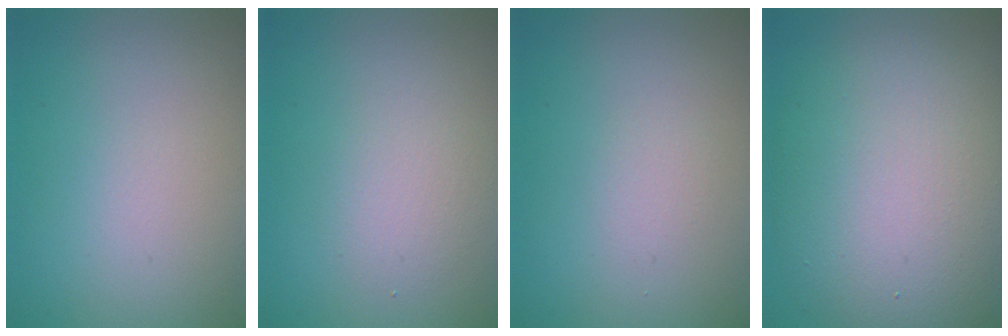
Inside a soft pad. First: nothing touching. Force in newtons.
{"total": 1.9, "press": 1.9, "slide": 0.1}
{"total": 0.7, "press": 0.7, "slide": 0.1}
{"total": 10.9, "press": 10.9, "slide": 0.6}